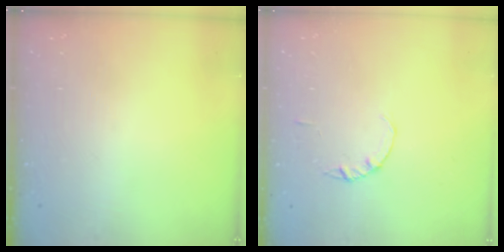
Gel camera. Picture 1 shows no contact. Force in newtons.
{"total": 1.4, "press": 1.3, "slide": 0.3}